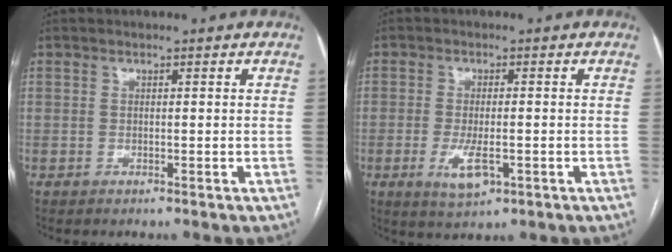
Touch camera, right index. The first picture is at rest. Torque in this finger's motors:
{"motor_torque": [0.16, -0.15, 0.12, 0.03]}